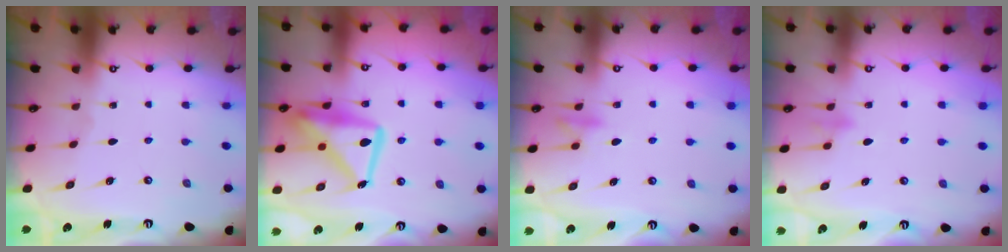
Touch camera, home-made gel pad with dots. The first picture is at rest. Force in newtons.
{"total": 19.3, "press": 19.2, "slide": 2.0}
{"total": 8.9, "press": 8.9, "slide": 0.9}
{"total": 7.9, "press": 7.9, "slide": 0.6}